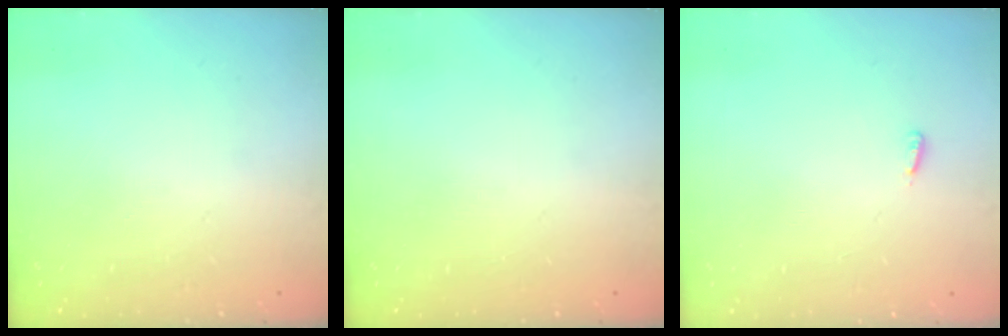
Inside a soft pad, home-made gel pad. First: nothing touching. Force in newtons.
{"total": 0.0}
{"total": 2.7, "press": 2.6, "slide": 0.9}